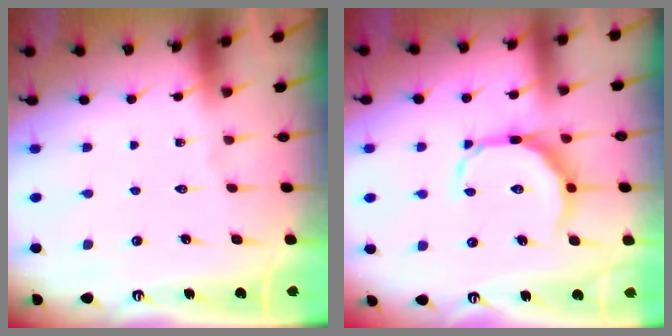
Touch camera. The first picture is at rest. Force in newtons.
{"total": 11.0, "press": 11.0, "slide": 0.6}